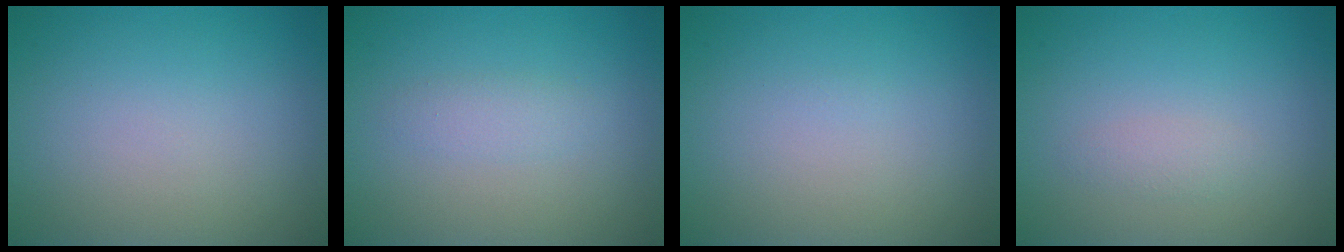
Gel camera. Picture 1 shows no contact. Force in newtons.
{"total": 1.5, "press": 1.5, "slide": 0.1}
{"total": 0.0}
{"total": 1.0, "press": 1.0, "slide": 0.1}